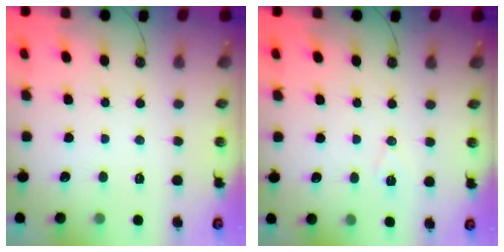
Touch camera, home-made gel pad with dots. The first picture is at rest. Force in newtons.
{"total": 5.8, "press": 3.9, "slide": 4.3}